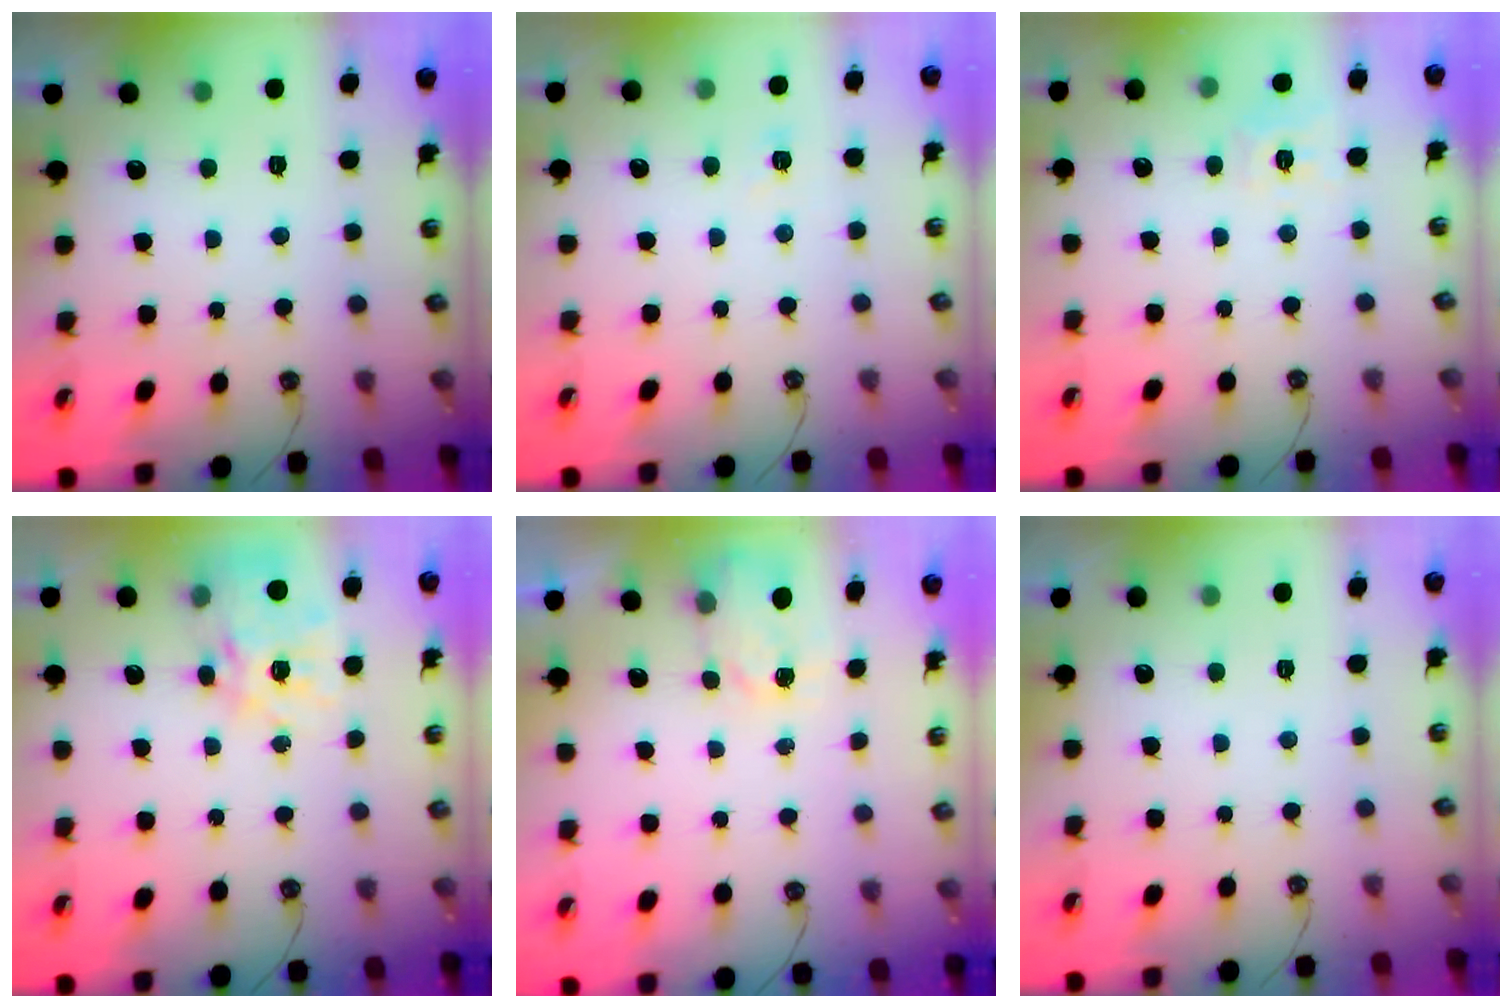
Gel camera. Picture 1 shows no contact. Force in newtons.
{"total": 2.9, "press": 2.8, "slide": 0.5}
{"total": 8.3, "press": 8.2, "slide": 1.0}
{"total": 15.4, "press": 15.3, "slide": 1.3}
{"total": 2.7, "press": 2.7, "slide": 0.4}
{"total": 0.0}